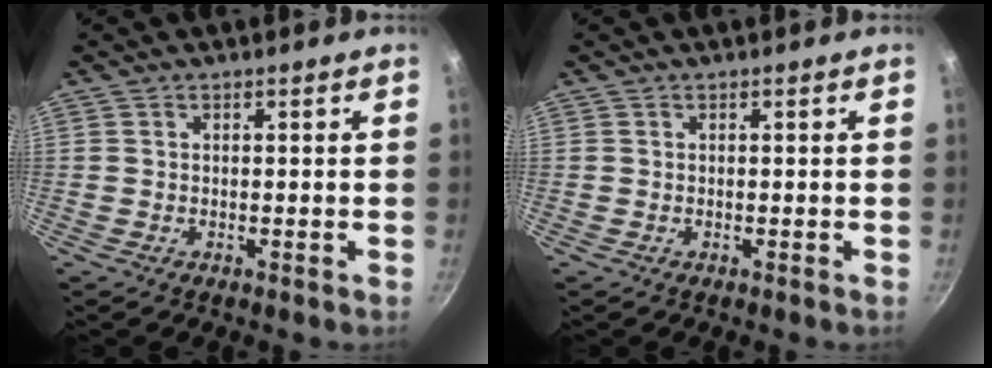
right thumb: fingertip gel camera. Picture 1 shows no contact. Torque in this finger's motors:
{"motor_torque": [1.04, -0.26, -0.22, -0.04, 0.03]}